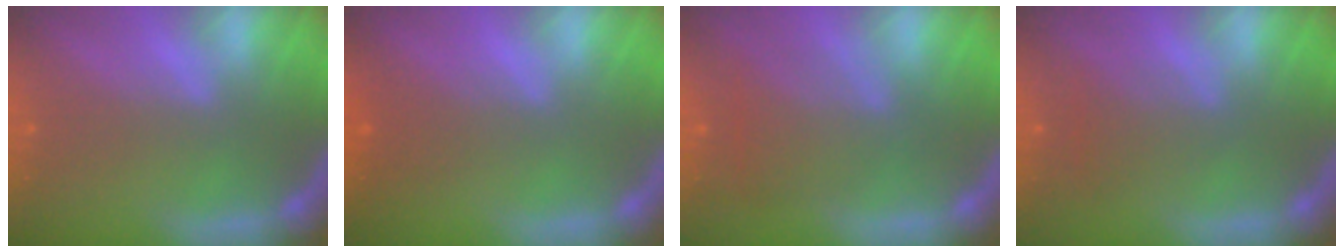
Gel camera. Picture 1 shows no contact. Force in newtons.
{"total": 2.0}
{"total": 5.0}
{"total": 2.5}